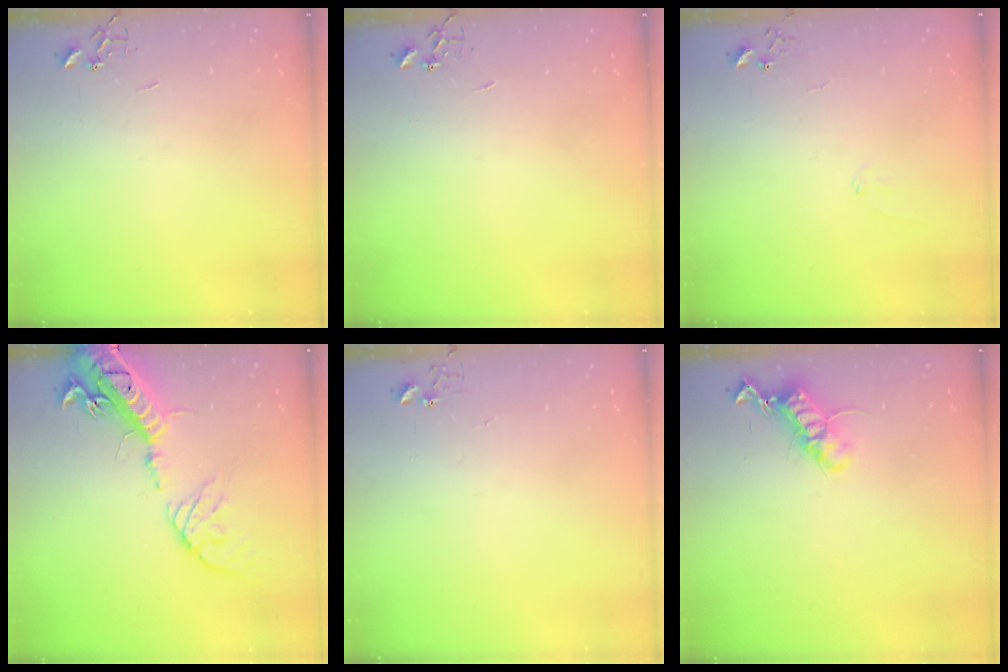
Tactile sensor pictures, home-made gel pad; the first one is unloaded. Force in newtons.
{"total": 0.0}
{"total": 5.5, "press": 5.5, "slide": 0.6}
{"total": 21.1, "press": 20.7, "slide": 4.1}
{"total": 5.0, "press": 5.0, "slide": 0.3}
{"total": 13.0, "press": 13.0, "slide": 0.3}